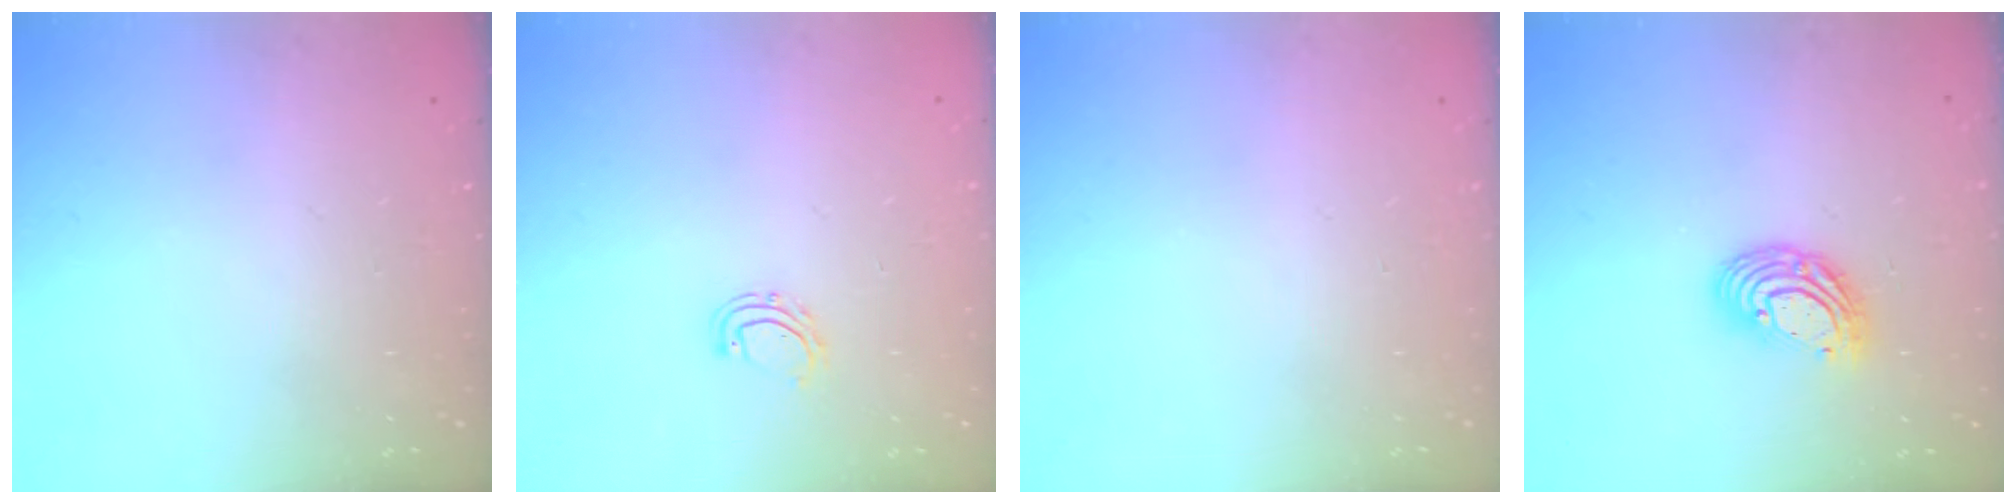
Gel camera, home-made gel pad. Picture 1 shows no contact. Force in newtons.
{"total": 5.3, "press": 5.2, "slide": 1.0}
{"total": 0.0}
{"total": 9.9, "press": 9.9, "slide": 0.8}